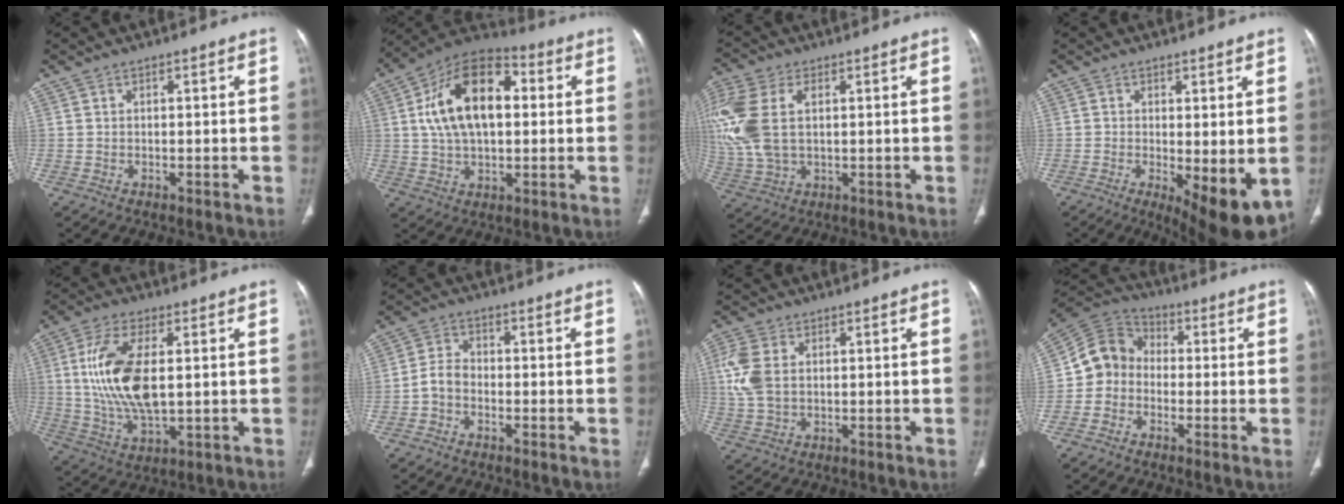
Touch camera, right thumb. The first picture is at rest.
{"total": 17.7, "force": [2.9, 10.3, 14.0], "torque": [-0.227, 0.024, 0.043]}
{"total": 15.7, "force": [3.0, 9.5, 12.1], "torque": [-0.311, 0.010, 0.062]}
{"total": 10.6, "force": [-2.5, 3.7, 9.6], "torque": [-0.132, -0.026, -0.026]}
{"total": 15.1, "force": [1.9, 7.1, 13.2], "torque": [-0.265, -0.010, 0.043]}
{"total": 3.8, "force": [-1.5, 2.7, 2.2], "torque": [-0.035, 0.018, -0.037]}
{"total": 7.2, "force": [1.3, 4.8, 5.2], "torque": [-0.128, 0.006, 0.028]}
{"total": 8.4, "force": [-1.6, 7.4, 3.5], "torque": [-0.048, 0.035, -0.047]}